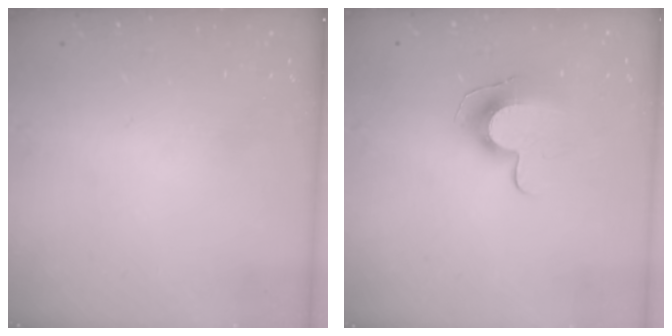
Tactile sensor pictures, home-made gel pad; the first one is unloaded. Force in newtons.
{"total": 10.1, "press": 10.1, "slide": 0.3}